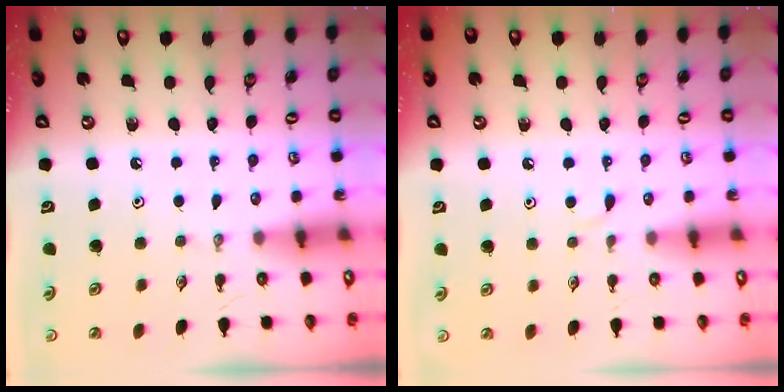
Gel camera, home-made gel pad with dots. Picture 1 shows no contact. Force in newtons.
{"total": 3.1, "press": 3.1, "slide": 0.5}